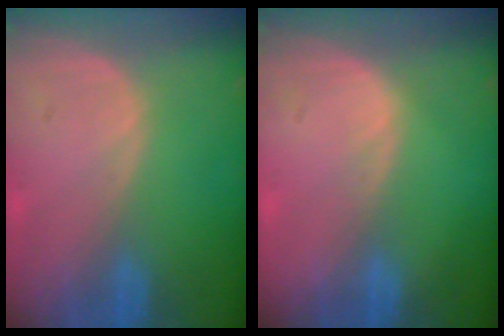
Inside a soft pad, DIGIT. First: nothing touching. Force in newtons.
{"total": 0.6, "press": 0.6, "slide": 0.1}